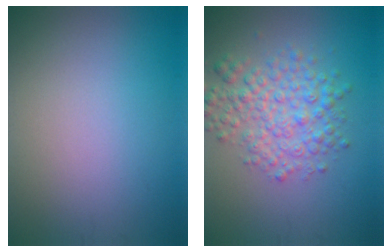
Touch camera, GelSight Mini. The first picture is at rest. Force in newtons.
{"total": 4.7, "press": 4.7, "slide": 0.1}